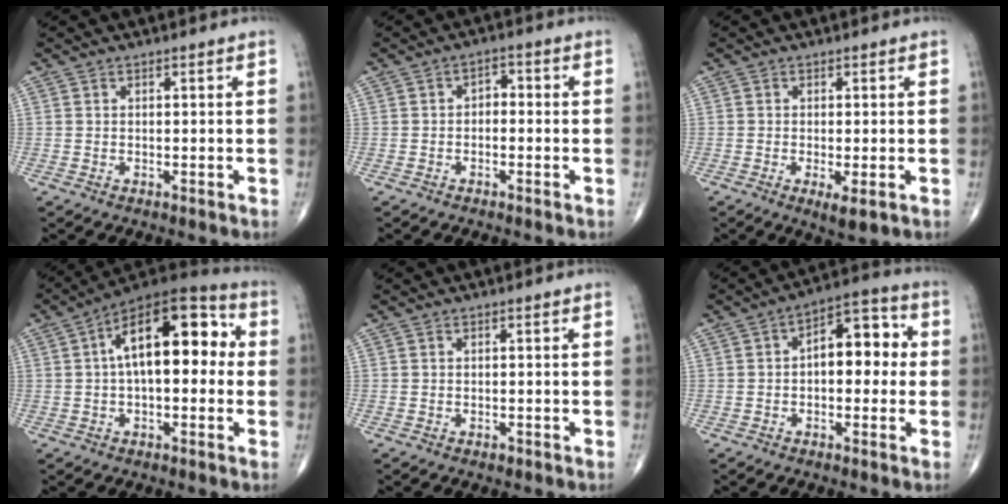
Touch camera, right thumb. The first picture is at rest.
{"total": 2.5, "force": [-0.4, 1.7, 1.8], "torque": [-0.013, 0.016, -0.016]}
{"total": 3.5, "force": [-1.2, 0.9, 3.2], "torque": [-0.053, -0.011, -0.021]}
{"total": 18.0, "force": [2.6, 8.7, 15.6], "torque": [-0.217, 0.045, 0.029]}
{"total": 0.6, "force": [-0.4, 0.3, 0.3], "torque": [0.000, 0.000, -0.007]}
{"total": 10.1, "force": [0.7, 5.6, 8.4], "torque": [-0.086, 0.031, 0.000]}